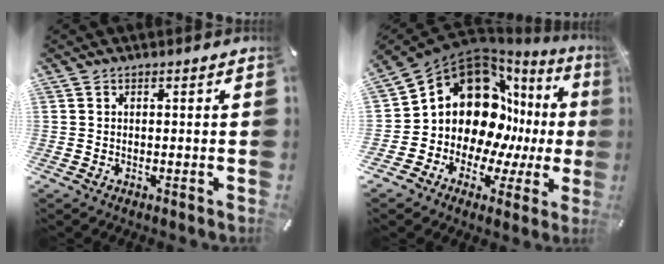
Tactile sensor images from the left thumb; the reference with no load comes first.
{"total": 17.8, "force": [3.8, 13.8, 10.6], "torque": [-0.191, -0.056, 0.074]}